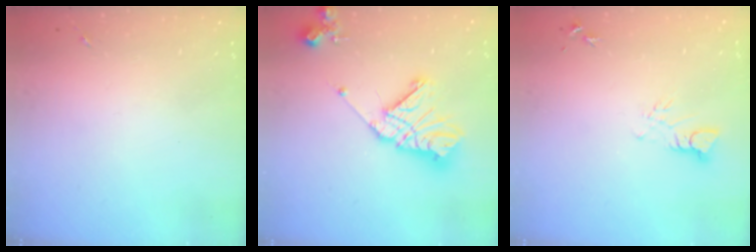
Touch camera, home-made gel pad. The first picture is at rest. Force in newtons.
{"total": 17.8, "press": 17.7, "slide": 2.1}
{"total": 3.4, "press": 3.4, "slide": 0.2}